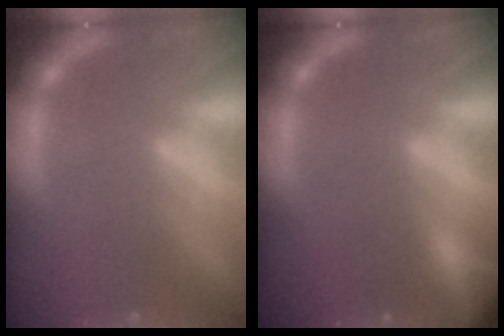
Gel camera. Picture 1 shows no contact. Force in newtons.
{"total": 4.4}